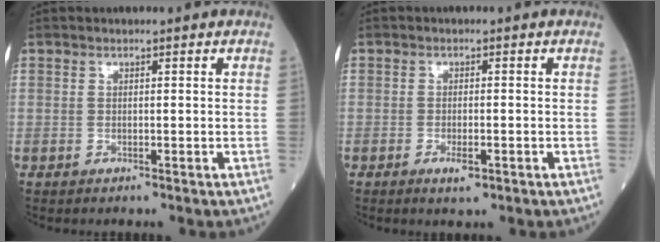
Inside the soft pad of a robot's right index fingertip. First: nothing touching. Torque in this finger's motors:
{"motor_torque": [0.22, -0.06, 0.15, 0.02]}